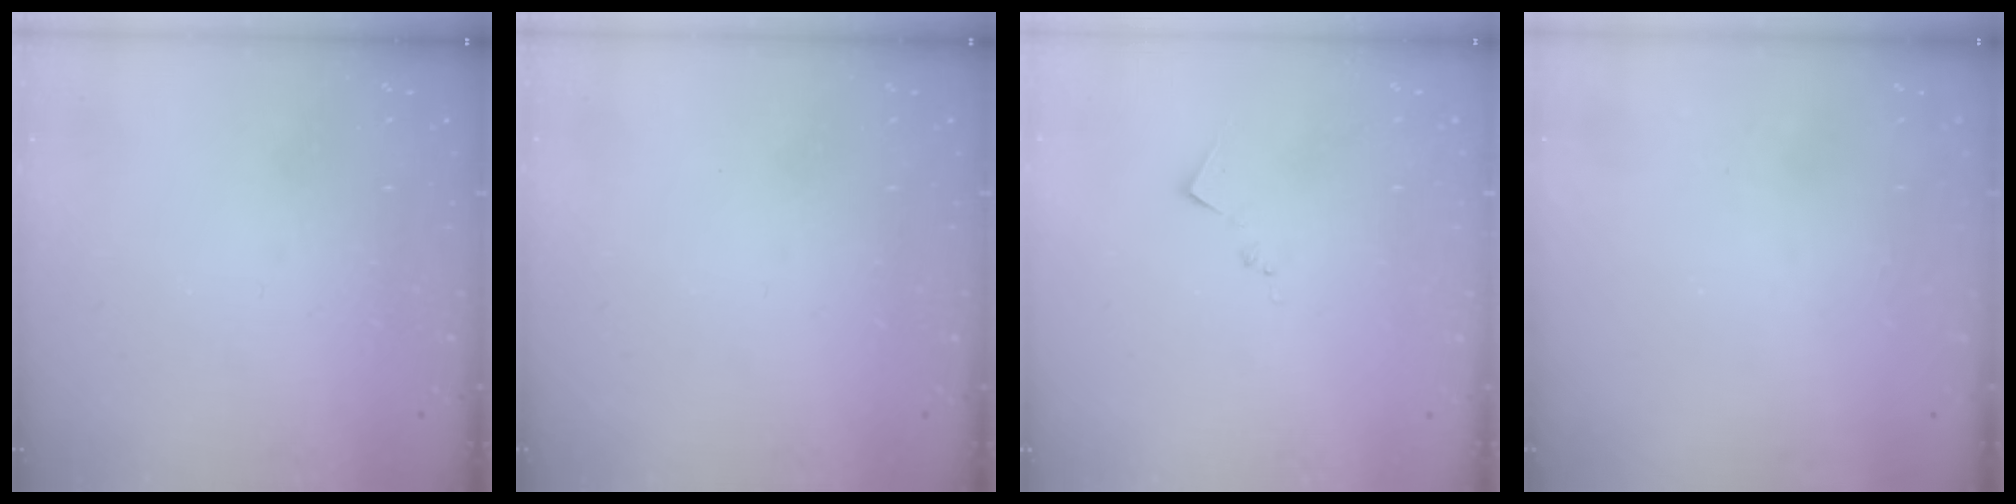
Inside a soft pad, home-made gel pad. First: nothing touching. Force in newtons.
{"total": 0.0}
{"total": 8.2, "press": 8.2, "slide": 0.3}
{"total": 1.2, "press": 1.2, "slide": 0.1}